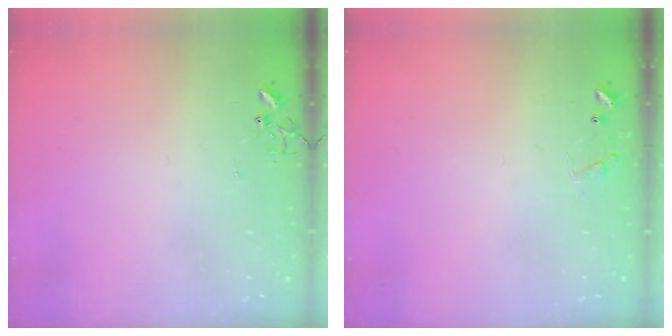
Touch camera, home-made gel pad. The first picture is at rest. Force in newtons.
{"total": 7.7, "press": 7.7, "slide": 0.3}